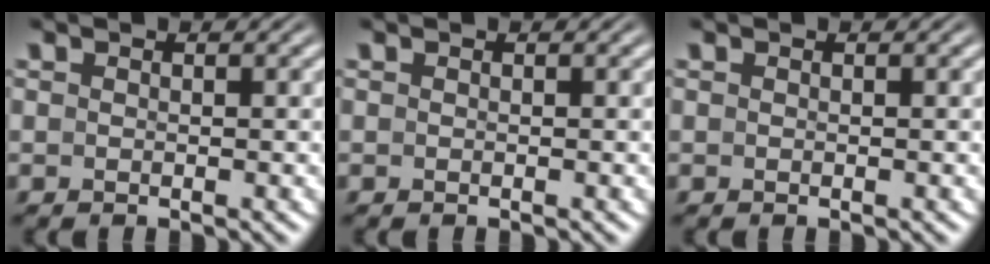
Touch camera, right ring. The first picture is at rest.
{"total": 0.0}
{"total": 0.0}